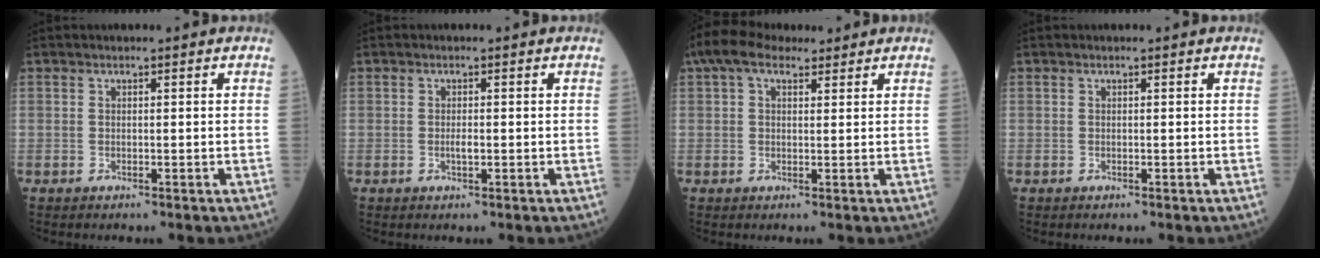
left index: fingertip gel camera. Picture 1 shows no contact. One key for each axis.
{"total": 1.2, "fx": -0.2, "fy": 0.3, "fz": 1.1, "tx": -0.023, "ty": -0.001, "tz": -0.004}
{"total": 6.9, "fx": 4.7, "fy": 3.3, "fz": 3.9, "tx": -0.086, "ty": 0.046, "tz": 0.088}
{"total": 0.0}